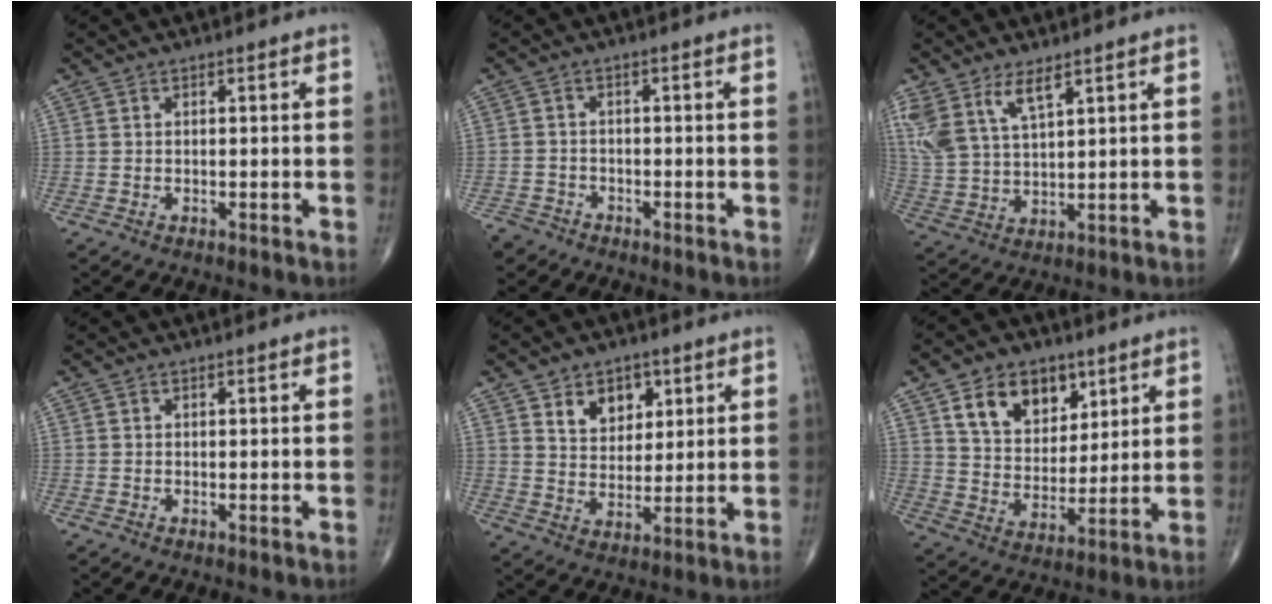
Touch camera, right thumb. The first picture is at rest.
{"total": 3.7, "force": [-2.9, 2.3, 0.0], "torque": [0.000, 0.008, -0.057]}
{"total": 9.6, "force": [5.9, 3.8, 6.5], "torque": [-0.140, -0.017, 0.129]}
{"total": 0.0}
{"total": 7.9, "force": [3.8, 5.5, 4.3], "torque": [-0.038, -0.022, 0.066]}
{"total": 12.7, "force": [6.4, 8.5, 7.0], "torque": [-0.080, -0.034, 0.117]}